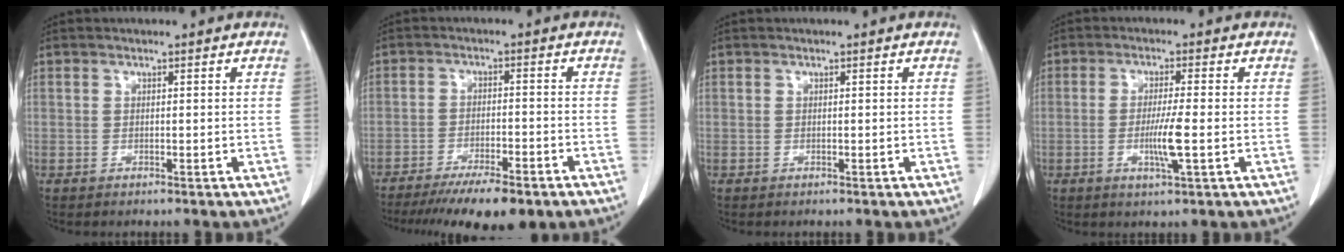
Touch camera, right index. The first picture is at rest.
{"total": 11.8, "force": [-9.0, 2.3, 7.3], "torque": [-0.107, -0.019, -0.135]}
{"total": 0.0}
{"total": 5.0, "force": [-1.1, -0.2, 4.9], "torque": [-0.094, -0.011, -0.020]}